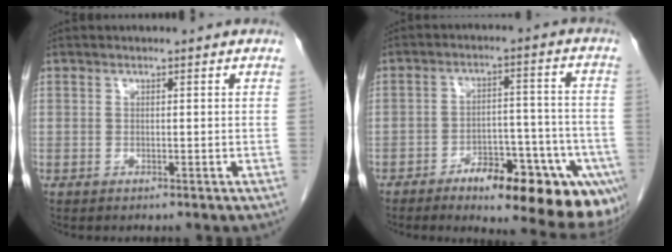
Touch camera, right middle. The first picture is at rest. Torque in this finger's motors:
{"motor_torque": [1.68, -0.46, 0.22, 0.15]}